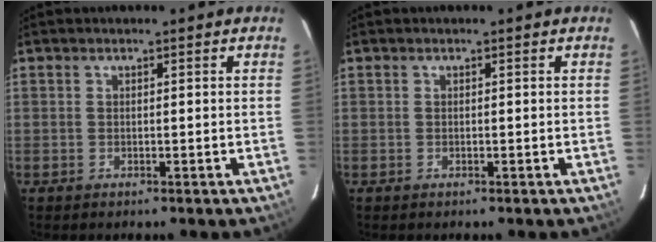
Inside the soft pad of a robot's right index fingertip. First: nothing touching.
{"total": 0.0}